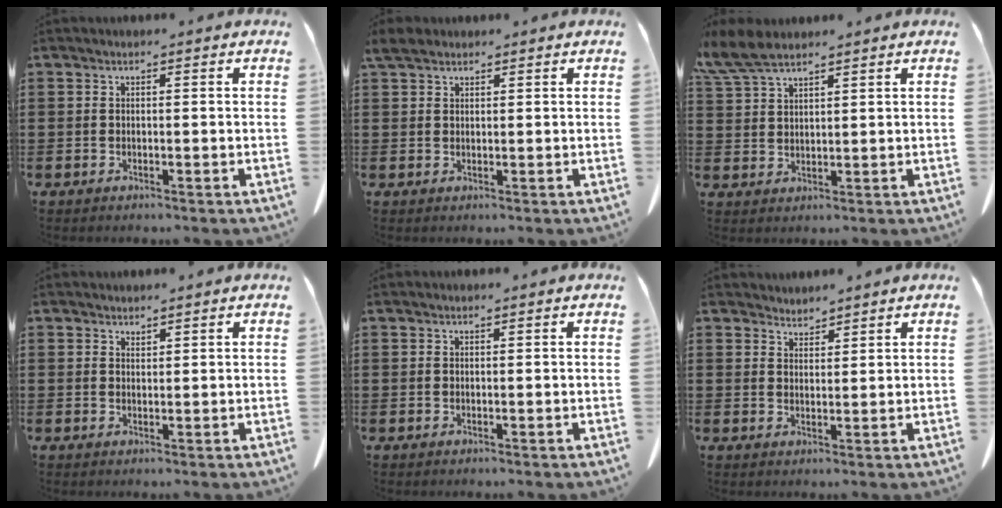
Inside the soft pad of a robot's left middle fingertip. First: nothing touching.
{"total": 2.8, "force": [2.1, 1.1, 1.4], "torque": [-0.035, 0.007, 0.041]}
{"total": 5.8, "force": [4.6, 1.5, 3.1], "torque": [-0.081, -0.005, 0.086]}
{"total": 1.2, "force": [1.2, 0.1, 0.0], "torque": [-0.002, -0.001, 0.024]}
{"total": 0.0}
{"total": 2.4, "force": [2.3, 0.1, -0.5], "torque": [0.003, -0.007, 0.045]}